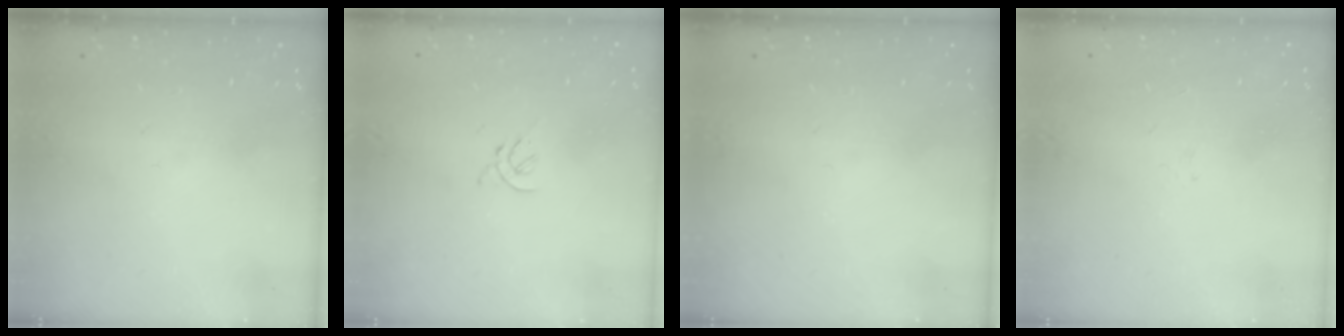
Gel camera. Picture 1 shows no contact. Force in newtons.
{"total": 1.2, "press": 1.1, "slide": 0.5}
{"total": 0.0}
{"total": 1.3, "press": 1.2, "slide": 0.5}